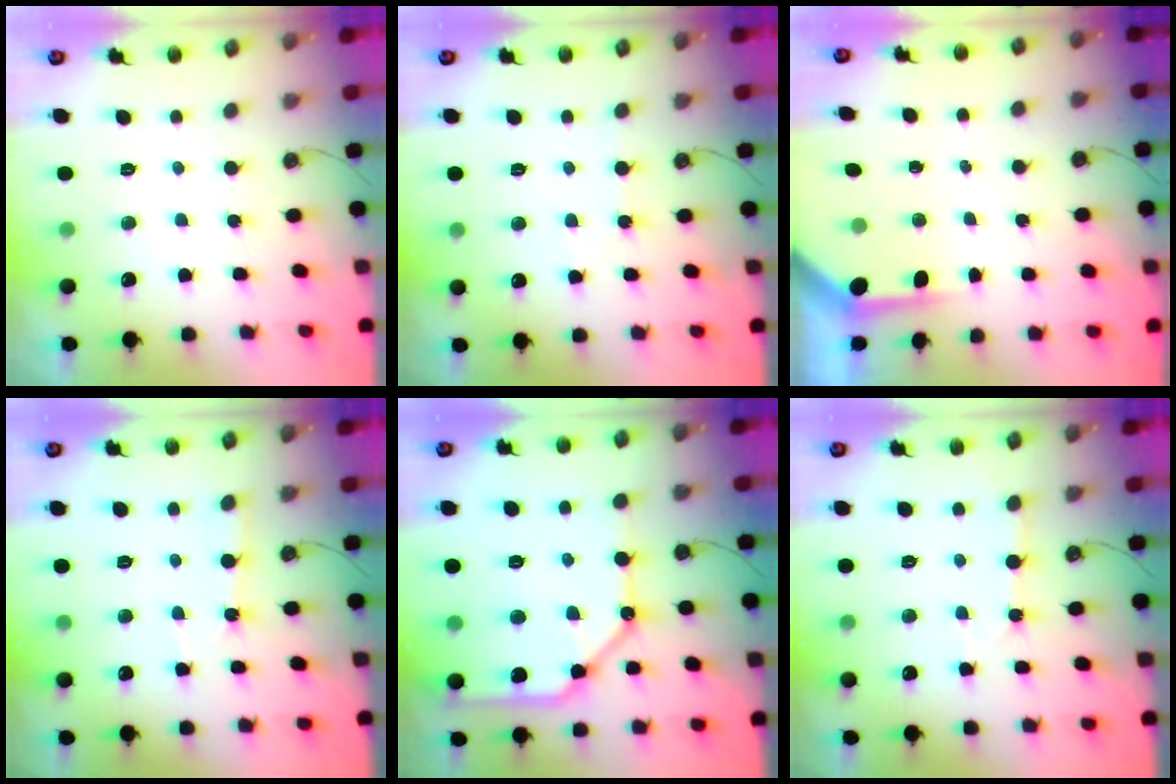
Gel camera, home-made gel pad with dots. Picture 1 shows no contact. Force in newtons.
{"total": 4.2, "press": 4.1, "slide": 0.8}
{"total": 3.6, "press": 3.6, "slide": 0.4}
{"total": 2.0, "press": 2.0, "slide": 0.3}
{"total": 20.4, "press": 20.2, "slide": 2.5}
{"total": 3.6, "press": 3.6, "slide": 0.5}